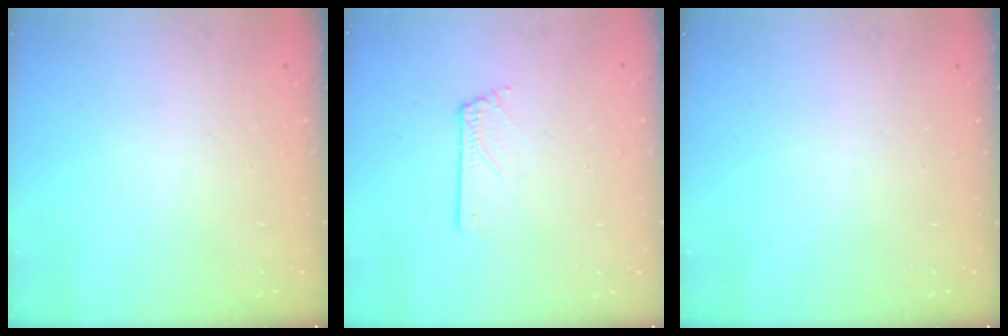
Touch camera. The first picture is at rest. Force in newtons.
{"total": 0.9, "press": 0.9, "slide": 0.0}
{"total": 0.0}